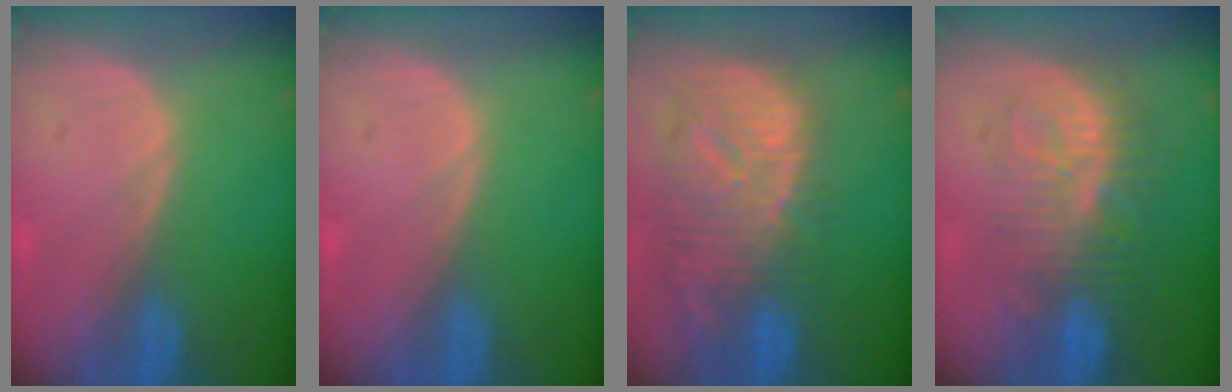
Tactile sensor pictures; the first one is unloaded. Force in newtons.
{"total": 0.0}
{"total": 12.4, "press": 10.7, "slide": 6.3}
{"total": 9.6, "press": 9.1, "slide": 2.9}